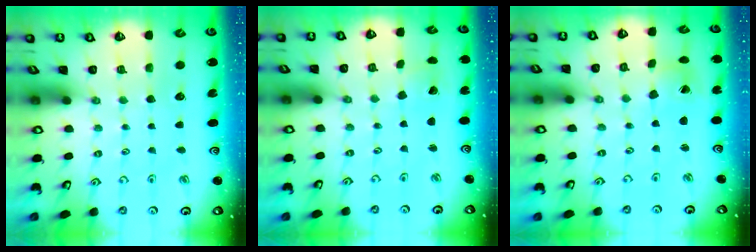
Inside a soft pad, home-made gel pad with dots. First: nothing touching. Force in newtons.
{"total": 1.5, "press": 1.5, "slide": 0.0}
{"total": 1.0, "press": 1.0, "slide": 0.1}